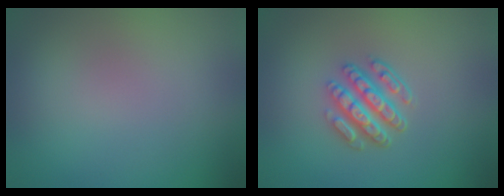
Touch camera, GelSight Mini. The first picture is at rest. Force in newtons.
{"total": 4.5, "press": 3.6, "slide": 2.7}